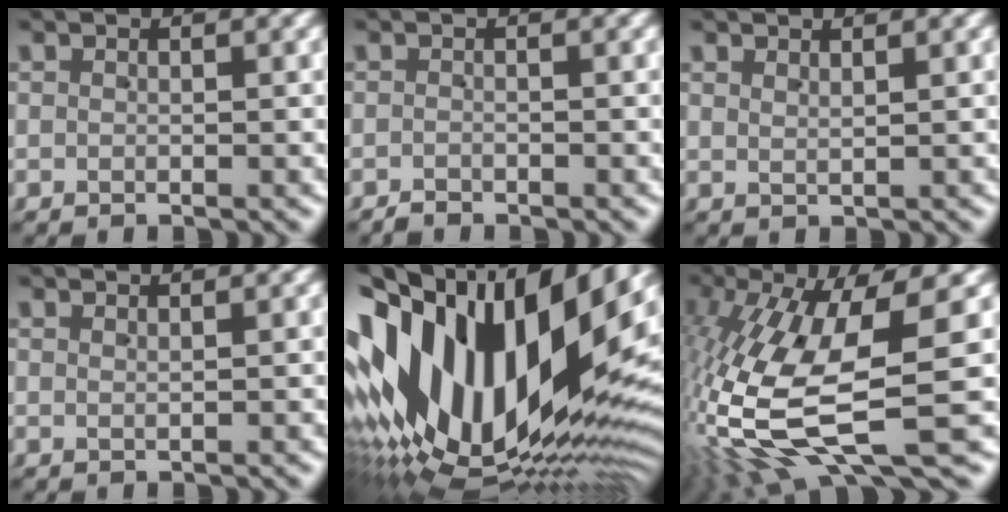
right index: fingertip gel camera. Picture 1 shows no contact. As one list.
[{"total": 1.1, "force": [-1.1, 0.0, -0.2], "torque": [0.006, 0.001, -0.023]}, {"total": 1.2, "force": [1.2, -0.3, 0.2], "torque": [0.000, 0.004, 0.023]}, {"total": 0.6, "force": [0.6, -0.2, 0.2], "torque": [0.001, 0.004, 0.011]}, {"total": 26.5, "force": [1.8, 16.7, 20.5], "torque": [-0.355, -0.003, 0.031]}, {"total": 12.7, "force": [-1.5, 5.9, 11.2], "torque": [-0.254, -0.038, 0.002]}]